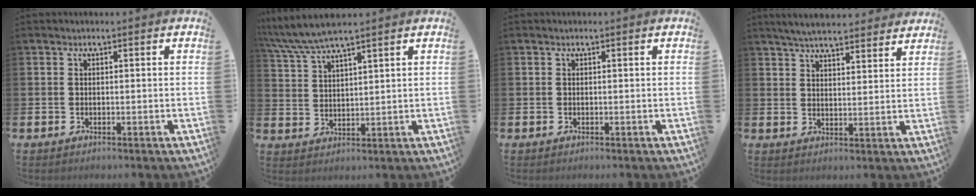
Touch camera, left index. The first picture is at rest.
{"total": 5.8, "force": [5.3, 0.4, 2.3], "torque": [-0.063, -0.021, 0.095]}
{"total": 0.0}
{"total": 5.5, "force": [5.3, 0.7, 1.2], "torque": [-0.033, -0.026, 0.094]}